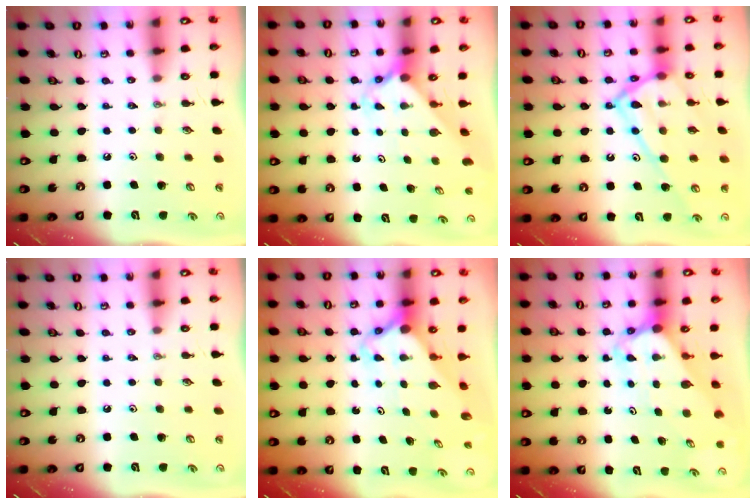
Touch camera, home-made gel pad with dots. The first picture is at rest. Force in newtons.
{"total": 2.3, "press": 2.3, "slide": 0.2}
{"total": 19.5, "press": 19.5, "slide": 1.7}
{"total": 0.0}
{"total": 3.7, "press": 3.7, "slide": 0.3}
{"total": 4.6, "press": 4.5, "slide": 0.4}